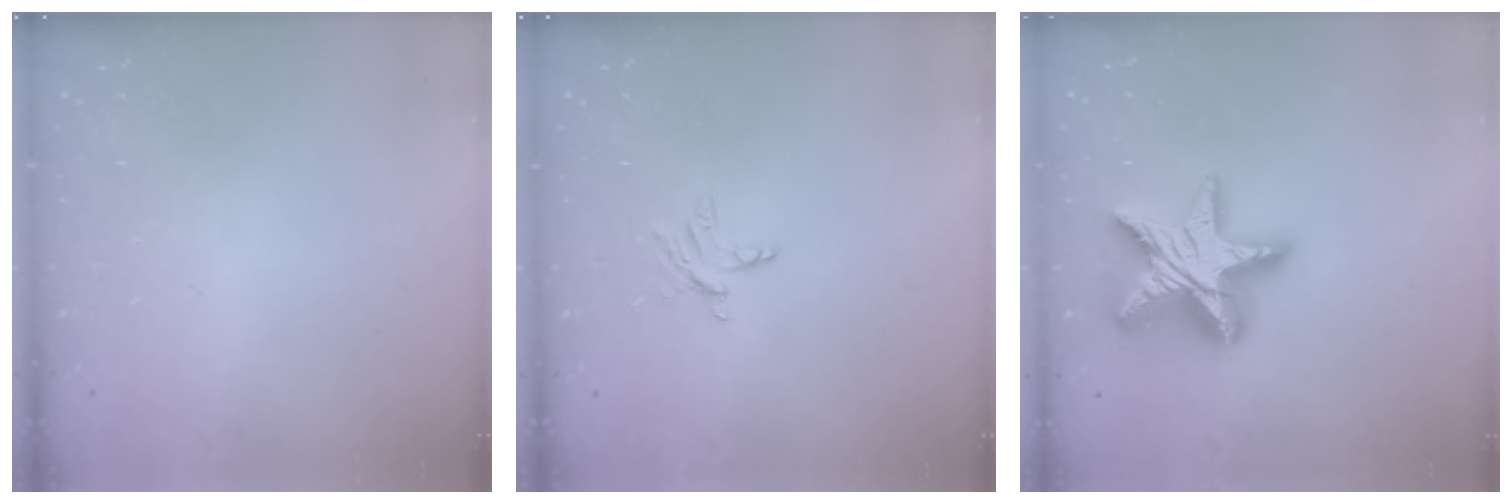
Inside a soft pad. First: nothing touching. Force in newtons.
{"total": 3.4, "press": 3.4, "slide": 0.4}
{"total": 22.2, "press": 22.1, "slide": 1.9}